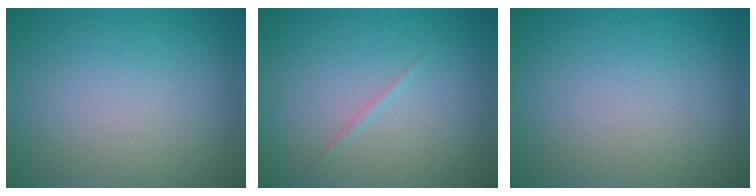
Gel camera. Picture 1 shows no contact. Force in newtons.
{"total": 0.5, "press": 0.5, "slide": 0.0}
{"total": 0.0}